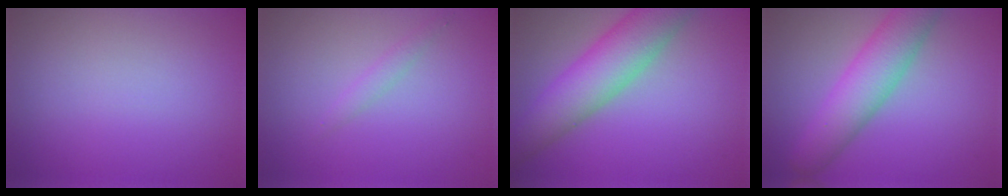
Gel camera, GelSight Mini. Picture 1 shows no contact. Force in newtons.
{"total": 1.0, "press": 1.0, "slide": 0.0}
{"total": 7.3, "press": 7.3, "slide": 0.3}
{"total": 6.0, "press": 6.0, "slide": 0.2}